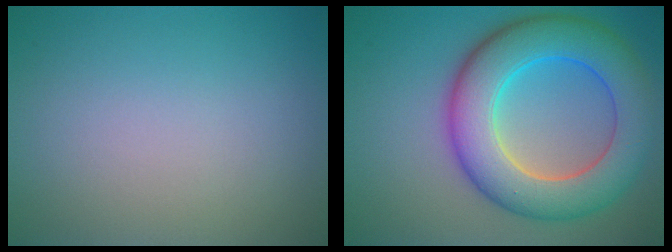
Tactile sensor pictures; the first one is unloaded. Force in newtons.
{"total": 9.9, "press": 9.9, "slide": 0.3}